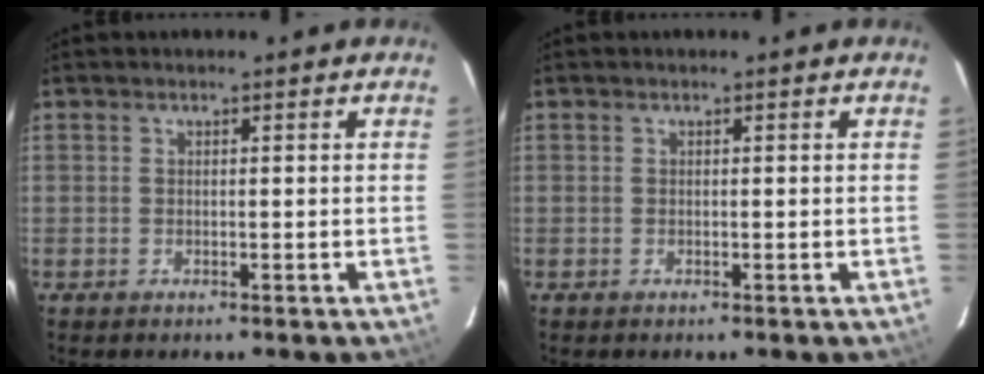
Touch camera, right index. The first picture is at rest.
{"total": 0.0}